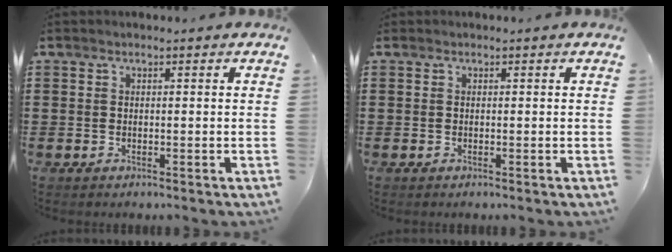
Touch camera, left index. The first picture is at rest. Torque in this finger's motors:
{"motor_torque": [-0.11, -0.16, -0.11, 0.00]}